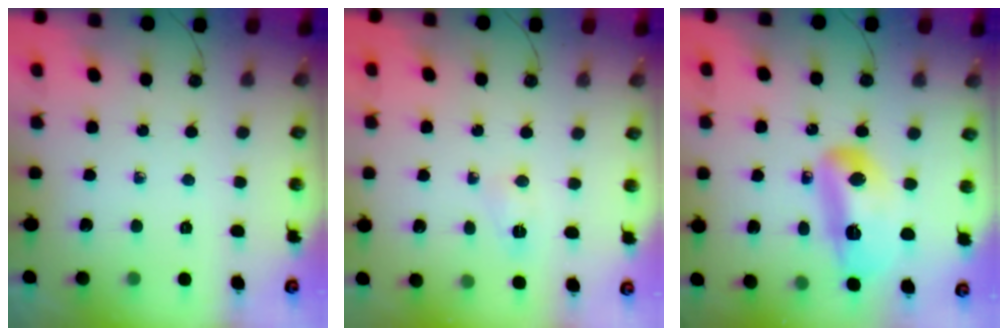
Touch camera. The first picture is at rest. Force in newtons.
{"total": 2.7, "press": 2.5, "slide": 1.1}
{"total": 24.1, "press": 17.4, "slide": 16.6}